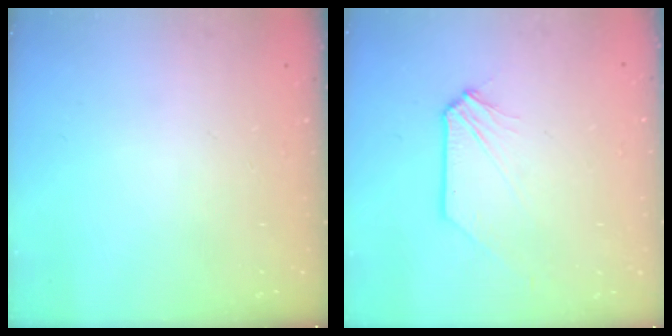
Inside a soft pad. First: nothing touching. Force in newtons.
{"total": 1.0, "press": 1.0, "slide": 0.1}